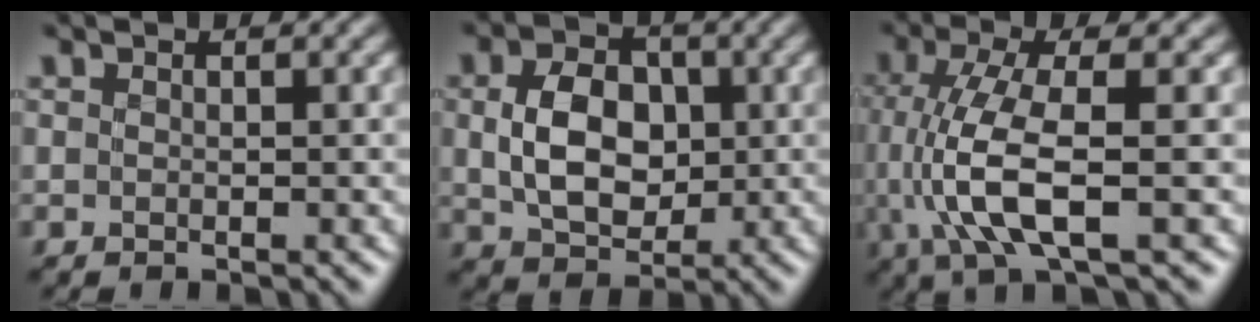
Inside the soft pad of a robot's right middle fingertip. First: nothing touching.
{"total": 6.0, "force": [0.0, 4.4, 4.1], "torque": [-0.080, -0.005, 0.003]}
{"total": 7.2, "force": [-1.3, 2.1, 6.8], "torque": [-0.155, -0.007, -0.020]}